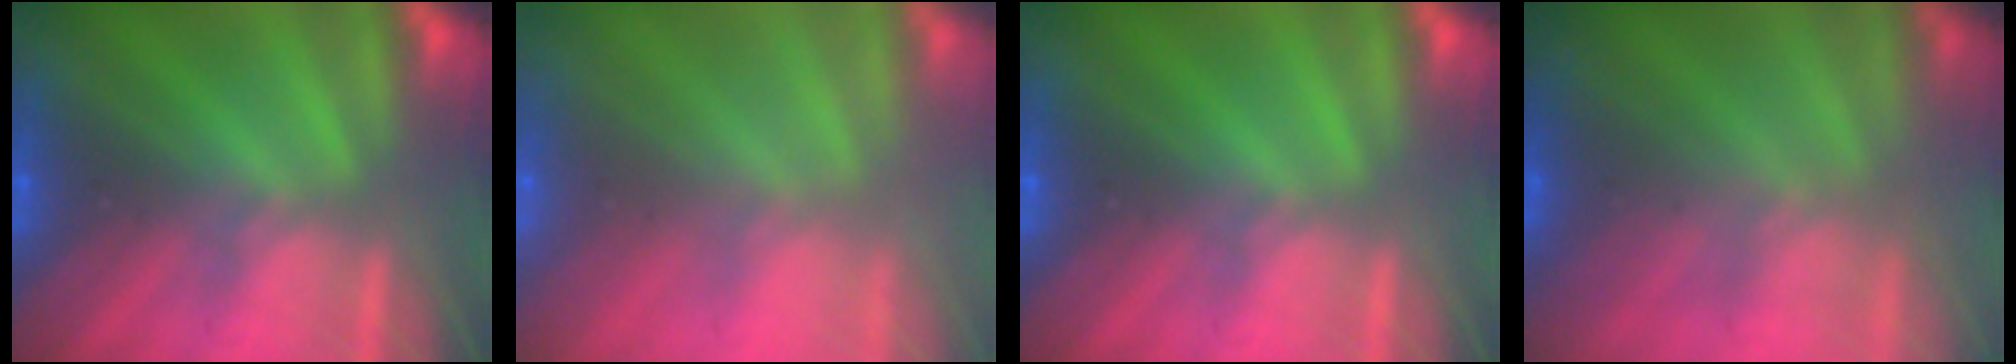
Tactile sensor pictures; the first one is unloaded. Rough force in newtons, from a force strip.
{"total": 7.3}
{"total": 0.0}
{"total": 3.7}